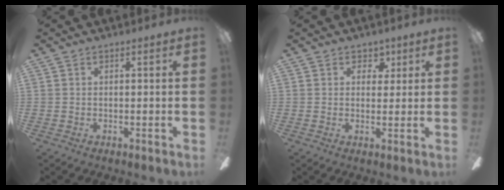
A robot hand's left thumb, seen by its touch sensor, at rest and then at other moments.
{"total": 3.2, "force": [1.9, 2.5, 1.0], "torque": [-0.002, -0.004, 0.028]}